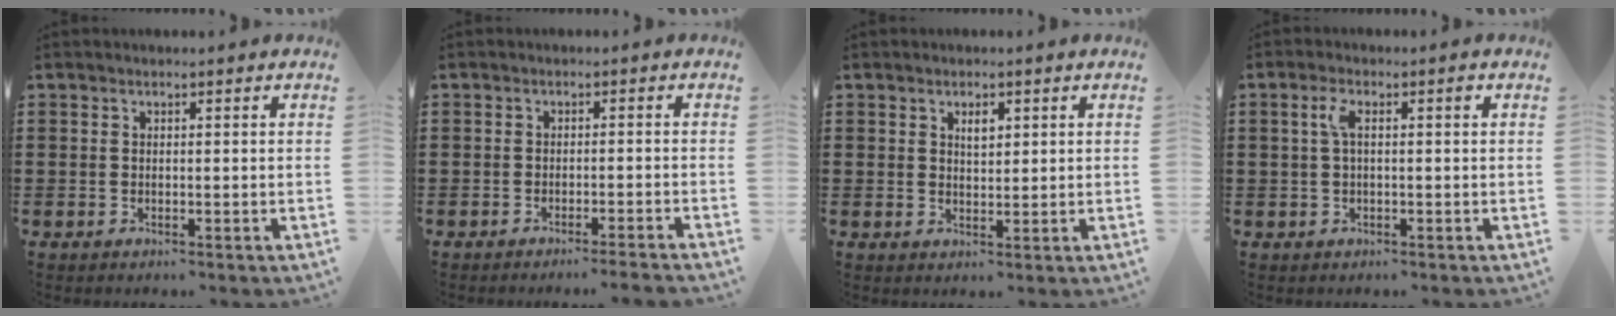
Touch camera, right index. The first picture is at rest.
{"total": 1.6, "force": [-1.4, -0.4, 0.7], "torque": [-0.011, -0.001, -0.028]}
{"total": 2.2, "force": [1.1, 1.1, 1.7], "torque": [-0.028, 0.001, 0.016]}
{"total": 3.2, "force": [0.6, 0.7, 3.1], "torque": [-0.060, 0.007, 0.007]}